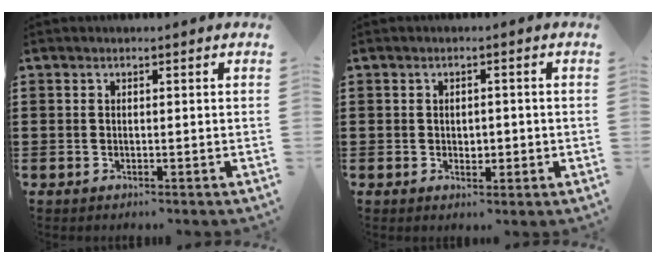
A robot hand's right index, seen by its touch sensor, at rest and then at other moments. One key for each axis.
{"total": 1.7, "fx": -0.3, "fy": 1.2, "fz": 1.1, "tx": -0.024, "ty": 0.005, "tz": -0.007}